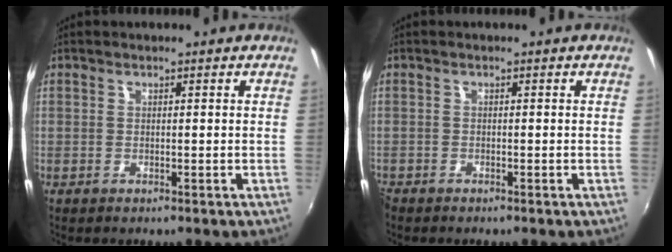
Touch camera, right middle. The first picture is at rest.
{"total": 1.2, "force": [-1.1, 0.3, 0.3], "torque": [-0.008, -0.007, -0.022]}